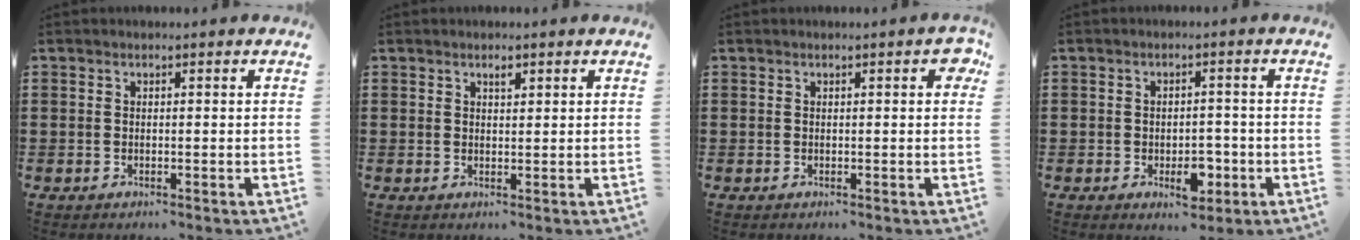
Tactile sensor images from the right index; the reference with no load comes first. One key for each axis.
{"total": 1.2, "fx": 0.7, "fy": 0.5, "fz": 0.8, "tx": -0.017, "ty": 0.002, "tz": 0.013}
{"total": 1.3, "fx": 0.3, "fy": 0.4, "fz": 1.2, "tx": -0.017, "ty": 0.002, "tz": 0.001}
{"total": 5.2, "fx": -2.1, "fy": 2.9, "fz": 3.8, "tx": -0.052, "ty": 0.007, "tz": -0.036}